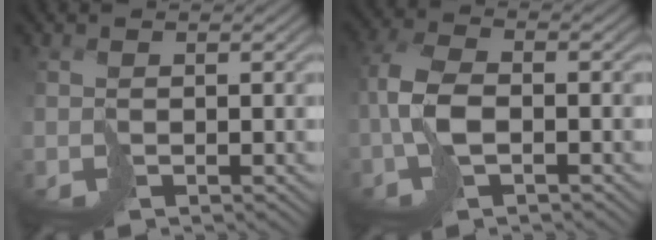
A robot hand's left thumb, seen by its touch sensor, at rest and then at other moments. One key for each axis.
{"total": 6.5, "fx": -1.7, "fy": 3.2, "fz": 5.4, "tx": -0.135, "ty": 0.008, "tz": -0.041}